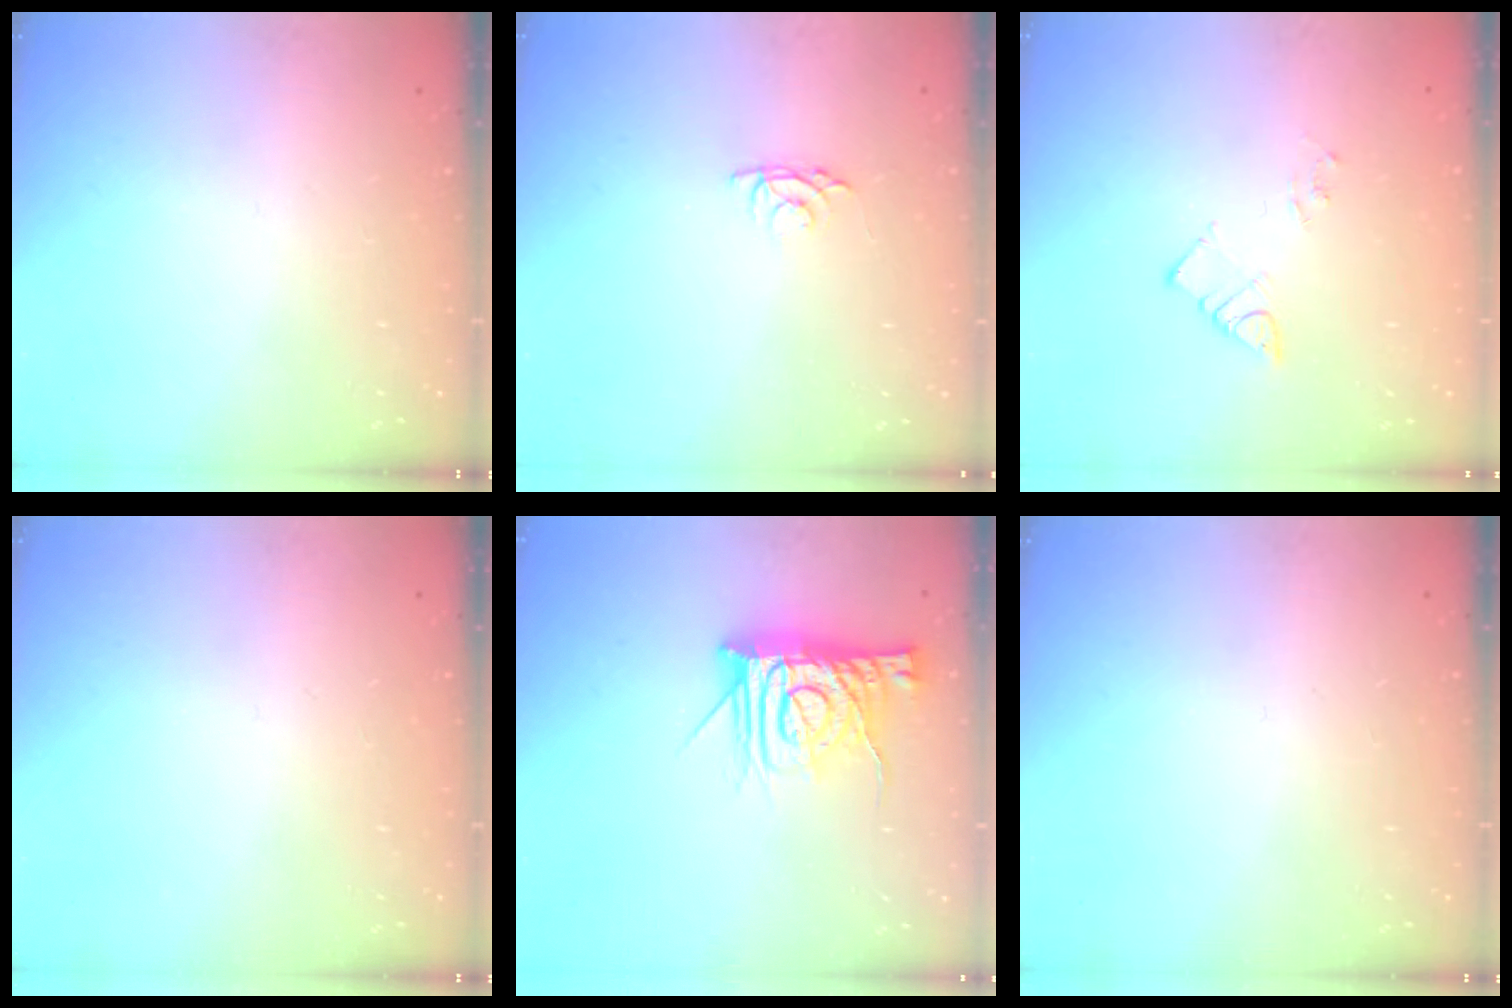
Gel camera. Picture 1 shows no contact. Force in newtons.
{"total": 3.4, "press": 3.3, "slide": 0.5}
{"total": 4.0, "press": 3.9, "slide": 0.5}
{"total": 0.0}
{"total": 14.3, "press": 14.3, "slide": 1.0}
{"total": 0.0}